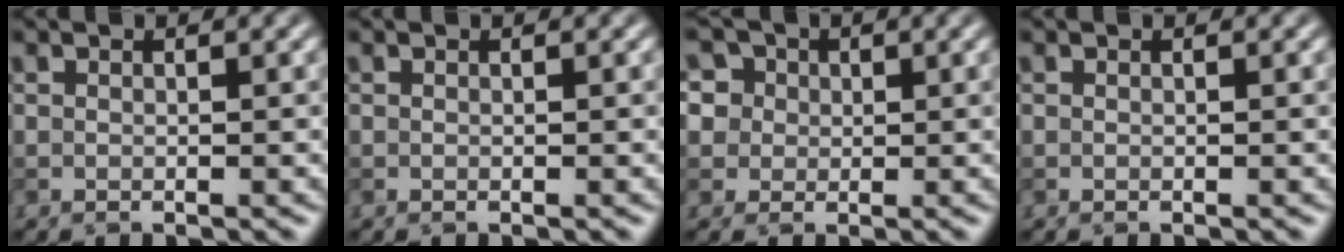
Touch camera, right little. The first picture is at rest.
{"total": 0.0}
{"total": 6.7, "force": [3.0, 5.4, 2.6], "torque": [-0.043, 0.027, 0.025]}
{"total": 0.0}